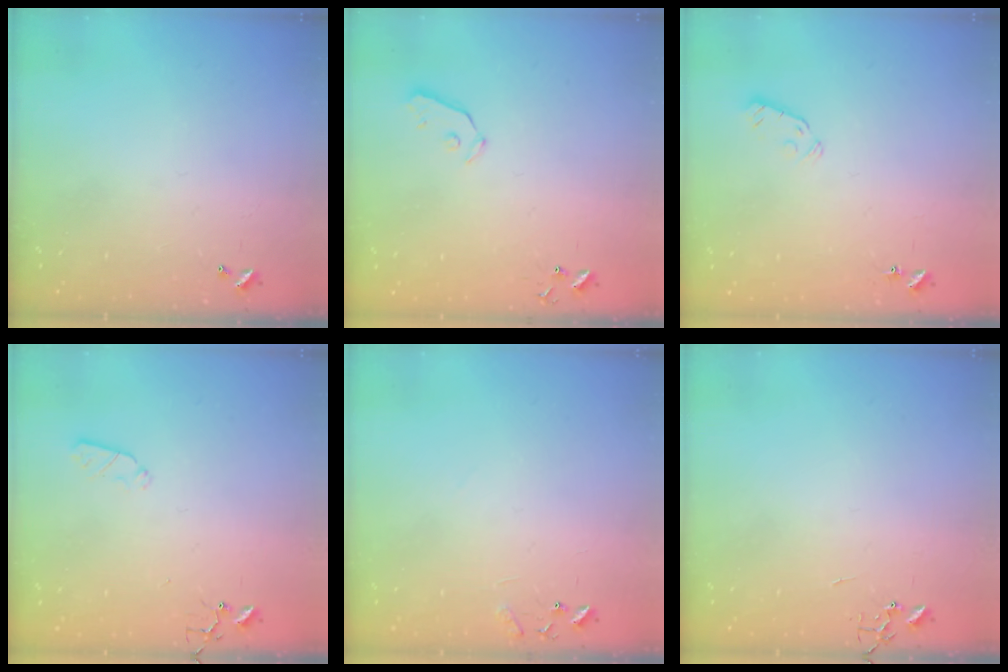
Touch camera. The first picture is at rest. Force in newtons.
{"total": 3.2, "press": 3.2, "slide": 0.4}
{"total": 3.7, "press": 3.6, "slide": 0.9}
{"total": 4.5, "press": 4.5, "slide": 0.4}
{"total": 8.3, "press": 8.3, "slide": 0.6}
{"total": 0.0}